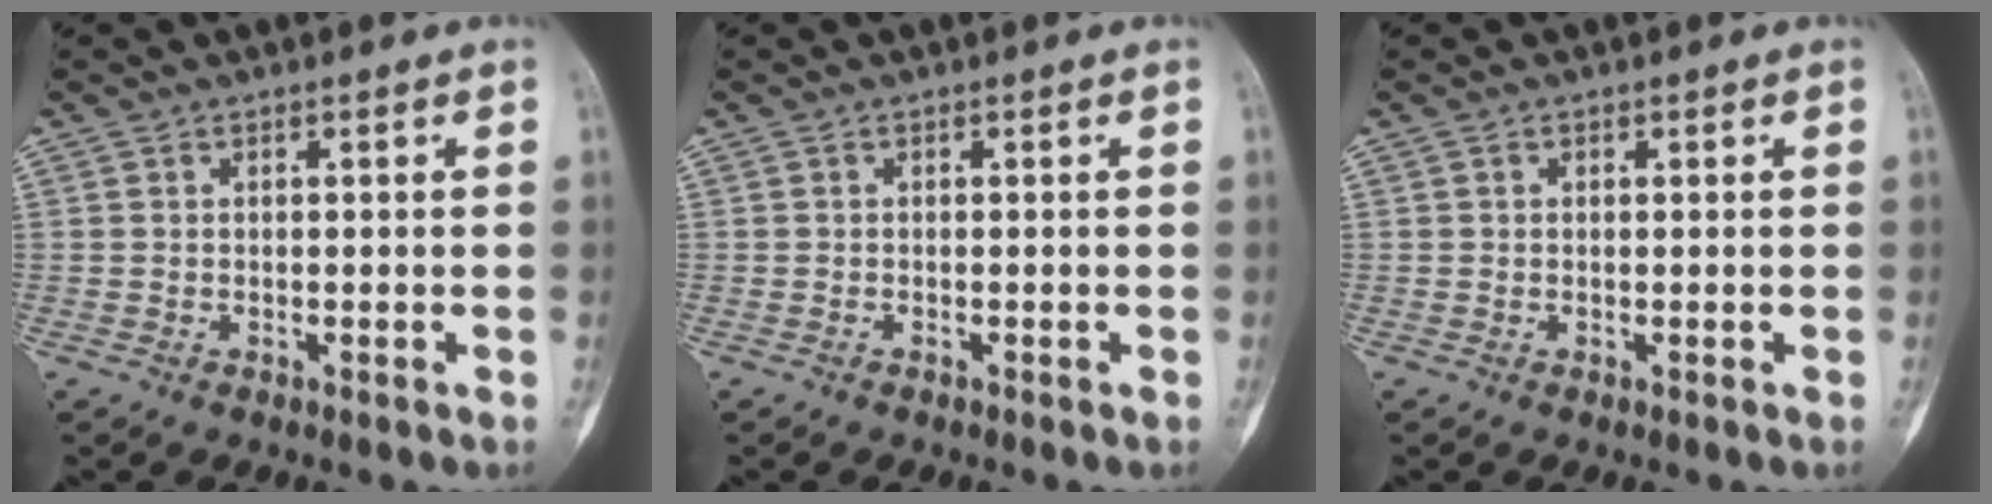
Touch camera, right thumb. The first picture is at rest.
{"total": 0.0}
{"total": 0.0}